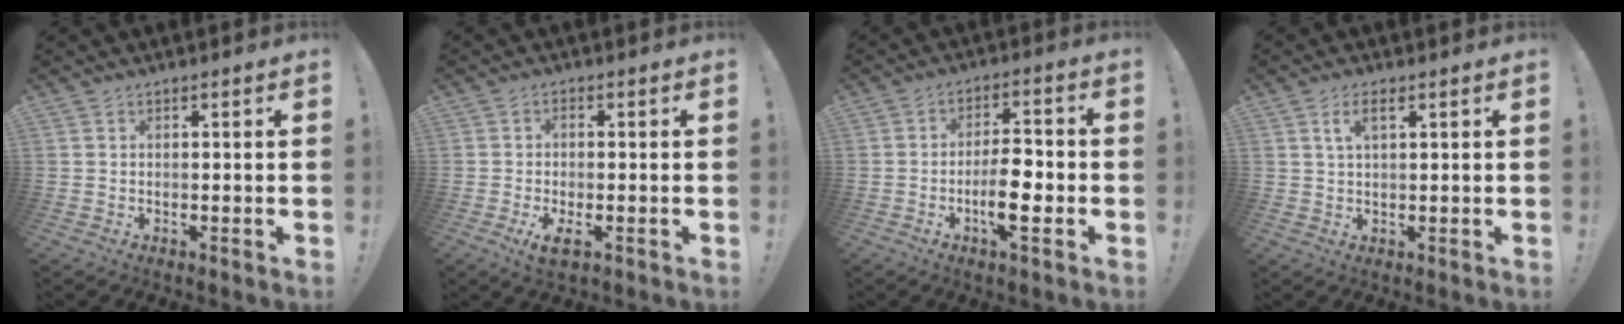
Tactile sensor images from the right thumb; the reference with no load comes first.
{"total": 4.8, "force": [-1.6, 1.1, 4.4], "torque": [-0.090, -0.006, -0.027]}
{"total": 10.3, "force": [-3.3, 3.2, 9.3], "torque": [-0.159, 0.007, -0.062]}
{"total": 3.9, "force": [1.8, 1.1, 3.2], "torque": [-0.060, 0.000, 0.029]}